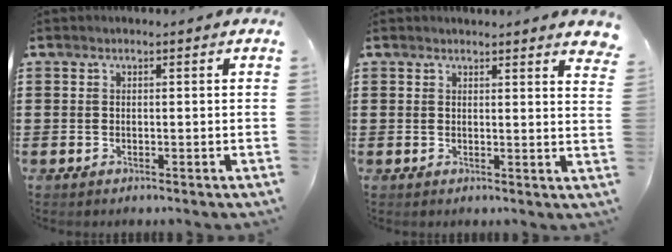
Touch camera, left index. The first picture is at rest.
{"total": 2.1, "force": [2.0, -0.2, 0.6], "torque": [-0.010, -0.008, 0.036]}